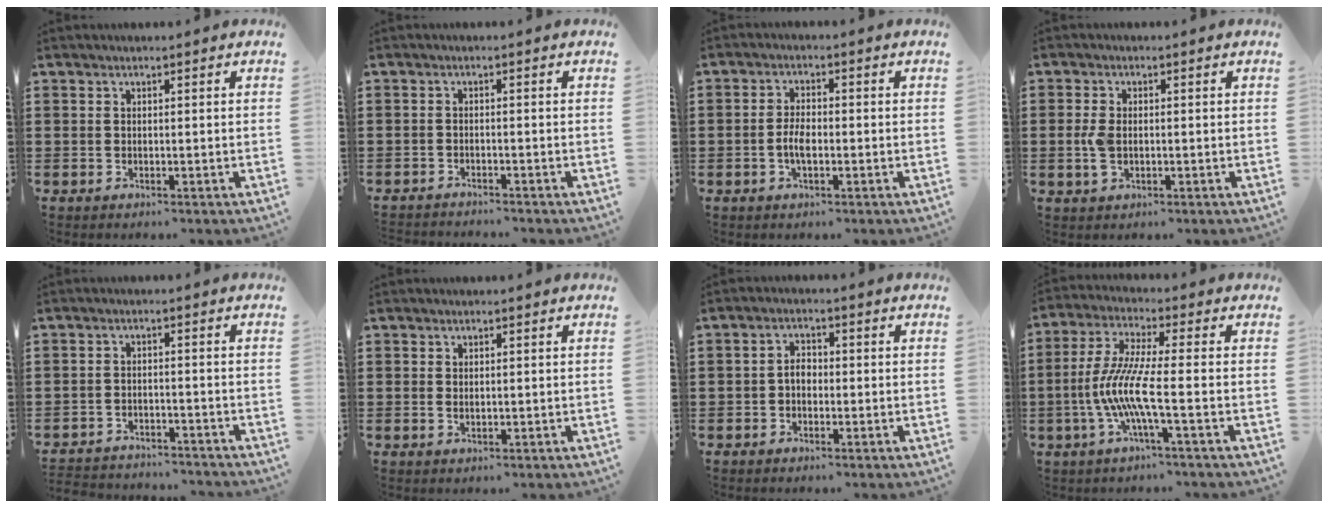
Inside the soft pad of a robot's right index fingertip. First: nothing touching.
{"total": 1.4, "force": [-1.4, 0.0, -0.1], "torque": [-0.003, 0.002, -0.030]}
{"total": 3.5, "force": [-0.9, 1.5, 3.1], "torque": [-0.072, -0.001, -0.020]}
{"total": 3.2, "force": [-0.2, 1.9, 2.6], "torque": [-0.067, 0.000, -0.009]}
{"total": 2.9, "force": [-2.9, 0.3, -0.1], "torque": [-0.005, 0.000, -0.063]}
{"total": 0.7, "force": [0.3, 0.5, 0.4], "torque": [-0.010, 0.006, 0.004]}
{"total": 2.5, "force": [-0.5, 1.6, 1.9], "torque": [-0.043, 0.001, -0.014]}
{"total": 8.8, "force": [-2.5, 0.7, 8.4], "torque": [-0.194, -0.020, -0.060]}